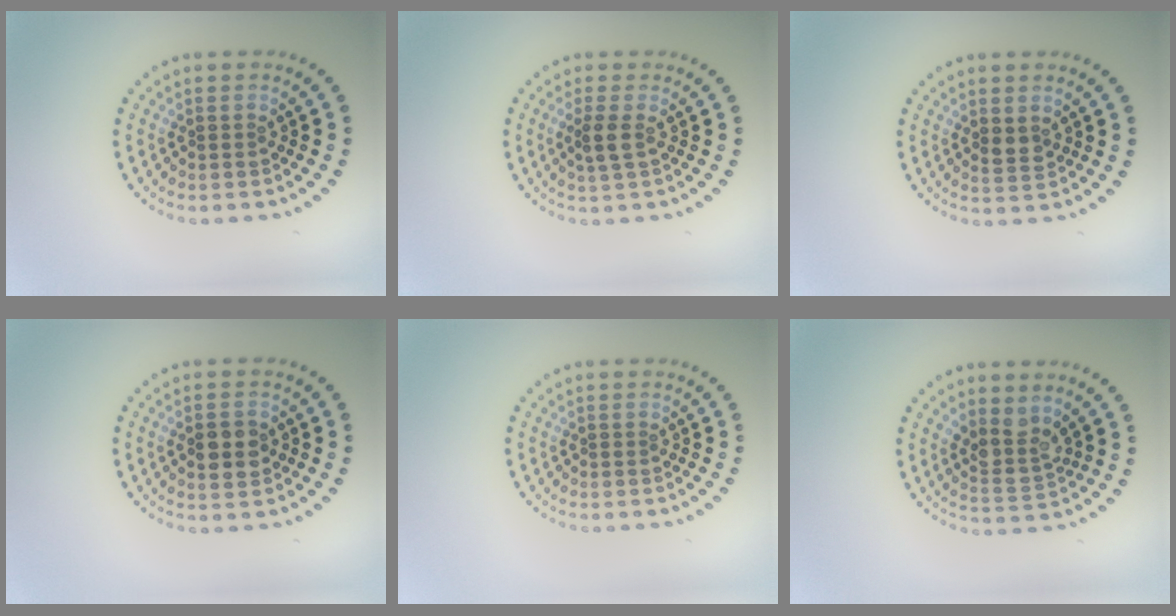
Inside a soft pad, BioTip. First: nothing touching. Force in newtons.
{"total": 1.4, "press": 1.4, "slide": 0.5}
{"total": 1.3, "press": 1.3, "slide": 0.4}
{"total": 3.1, "press": 3.1, "slide": 0.1}
{"total": 0.0}
{"total": 2.9, "press": 2.2, "slide": 1.8}